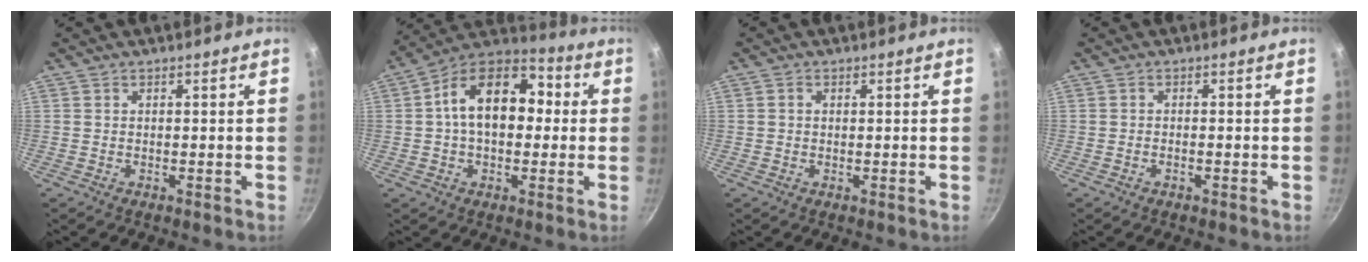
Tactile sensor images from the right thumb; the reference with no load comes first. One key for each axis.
{"total": 16.9, "fx": 1.6, "fy": 11.1, "fz": 12.6, "tx": -0.161, "ty": 0.037, "tz": 0.003}
{"total": 0.9, "fx": 0.2, "fy": 0.8, "fz": 0.4, "tx": -0.007, "ty": 0.005, "tz": 0.003}
{"total": 0.8, "fx": -0.5, "fy": 0.3, "fz": 0.6, "tx": -0.016, "ty": 0.006, "tz": -0.011}